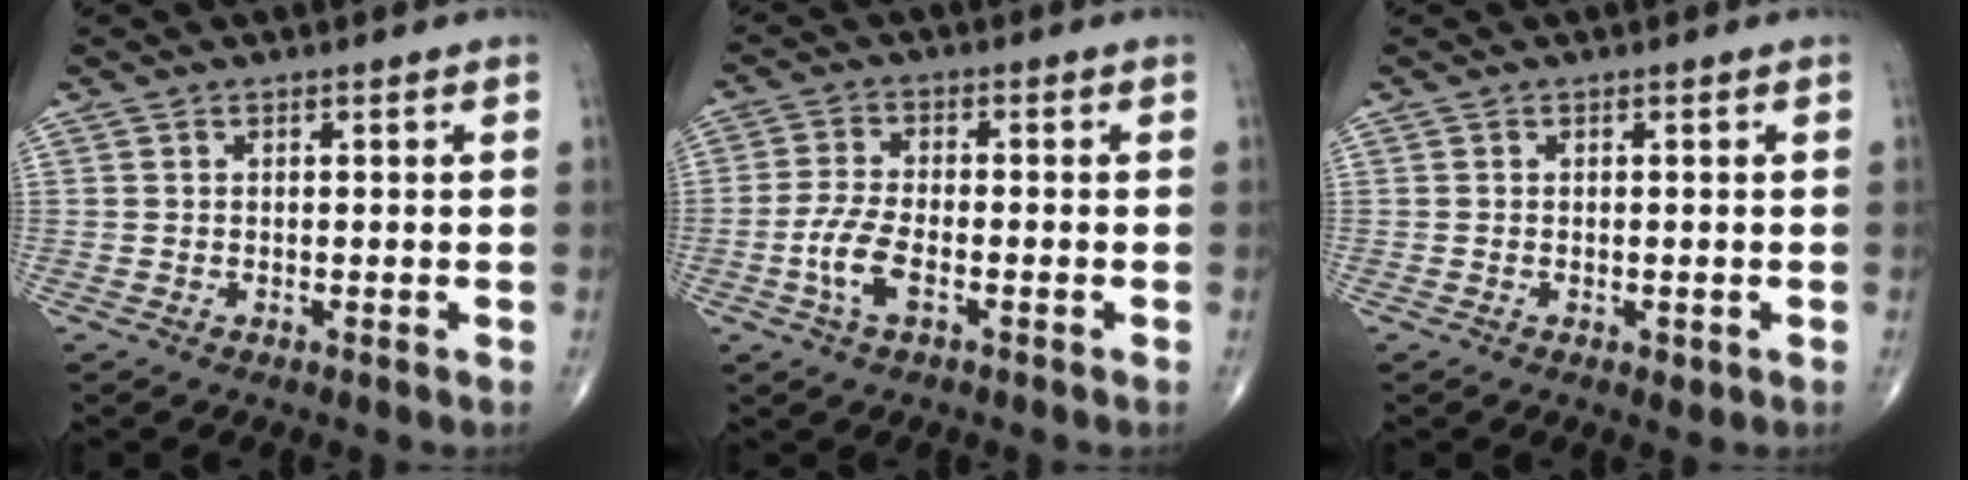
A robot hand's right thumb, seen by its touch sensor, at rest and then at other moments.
{"total": 6.3, "force": [-2.3, 2.8, 5.2], "torque": [-0.117, 0.013, -0.046]}
{"total": 1.2, "force": [-0.3, 0.7, 0.9], "torque": [-0.015, -0.004, -0.002]}